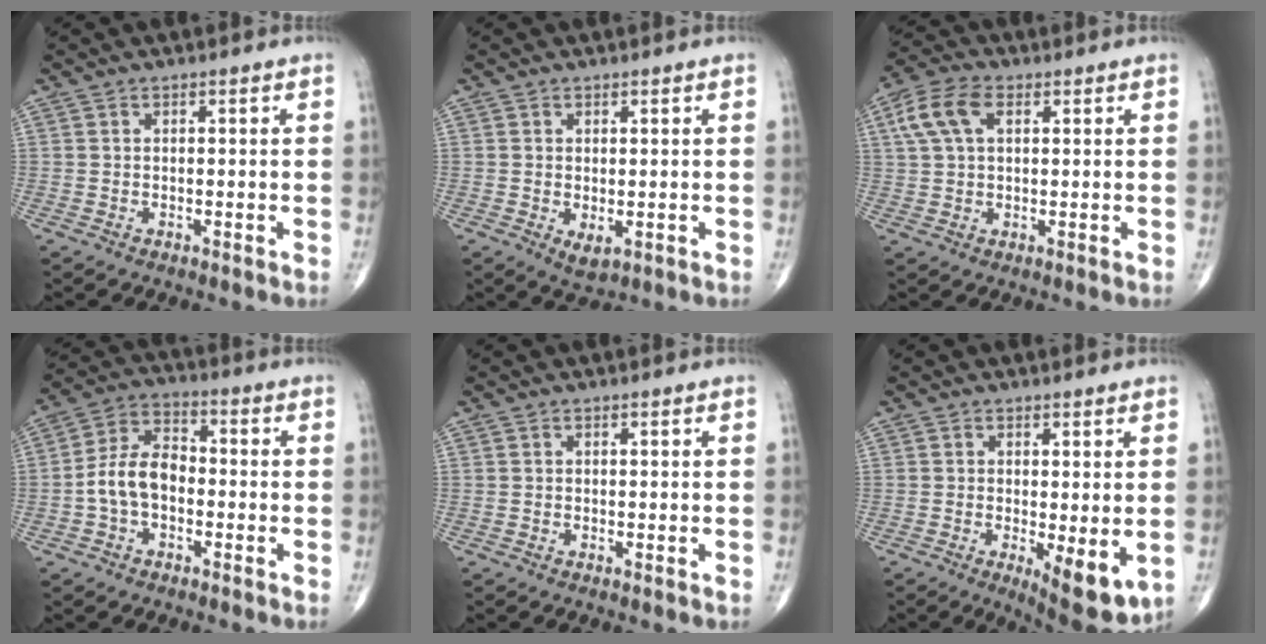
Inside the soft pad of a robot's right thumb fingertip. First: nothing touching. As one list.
[{"total": 2.7, "force": [-0.4, 1.4, 2.2], "torque": [-0.034, -0.007, 0.000]}, {"total": 8.1, "force": [2.6, 4.7, 6.0], "torque": [-0.128, 0.018, 0.048]}, {"total": 9.0, "force": [-1.8, 5.9, 6.7], "torque": [-0.122, 0.034, -0.045]}, {"total": 0.0}, {"total": 8.2, "force": [-1.4, 2.9, 7.5], "torque": [-0.103, -0.023, -0.015]}]